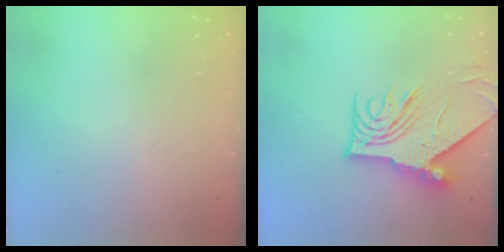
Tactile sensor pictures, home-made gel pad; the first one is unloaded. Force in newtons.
{"total": 14.4, "press": 14.4, "slide": 1.3}